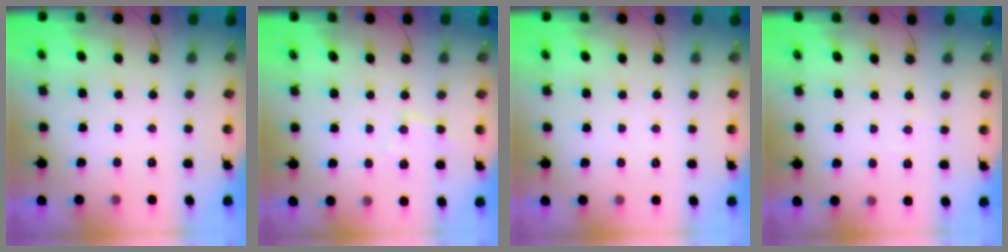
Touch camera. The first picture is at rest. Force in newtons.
{"total": 7.2, "press": 7.2, "slide": 0.5}
{"total": 2.8, "press": 2.8, "slide": 0.5}
{"total": 2.6, "press": 2.5, "slide": 0.5}